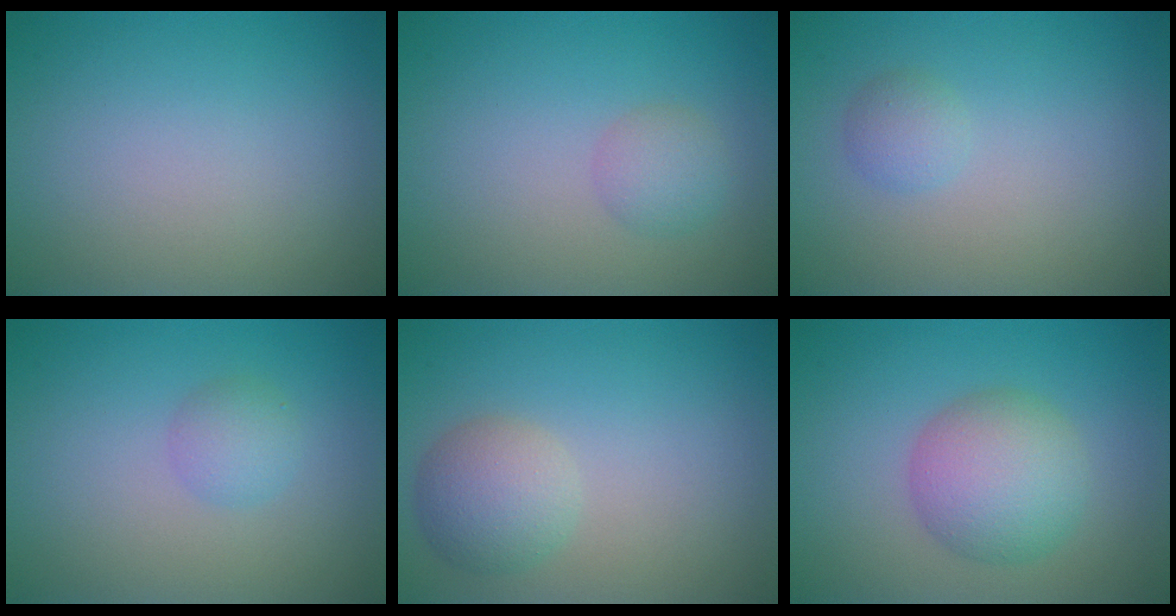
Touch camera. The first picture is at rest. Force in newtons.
{"total": 1.6, "press": 1.6, "slide": 0.2}
{"total": 1.3, "press": 1.3, "slide": 0.0}
{"total": 1.7, "press": 1.7, "slide": 0.0}
{"total": 3.4, "press": 3.4, "slide": 0.1}
{"total": 5.3, "press": 5.3, "slide": 0.2}